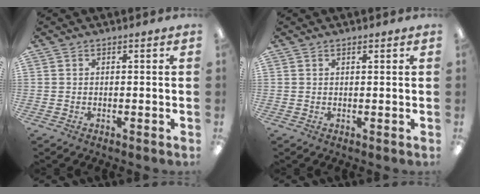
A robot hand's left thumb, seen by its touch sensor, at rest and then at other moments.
{"total": 0.8, "force": [0.6, 0.2, 0.5], "torque": [-0.011, 0.000, 0.012]}